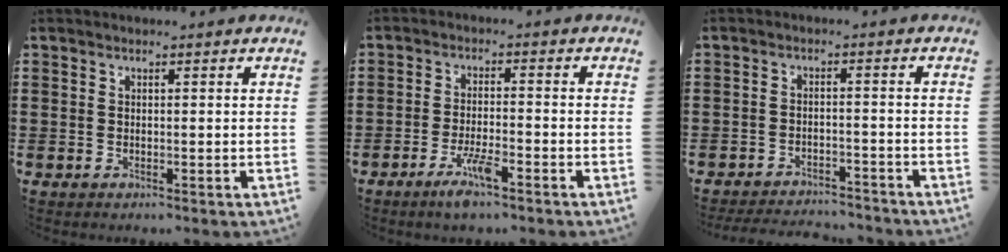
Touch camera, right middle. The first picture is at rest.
{"total": 5.1, "force": [-3.2, 0.8, 4.0], "torque": [-0.084, -0.007, -0.058]}
{"total": 3.5, "force": [-3.5, 0.3, 0.3], "torque": [-0.009, 0.001, -0.073]}